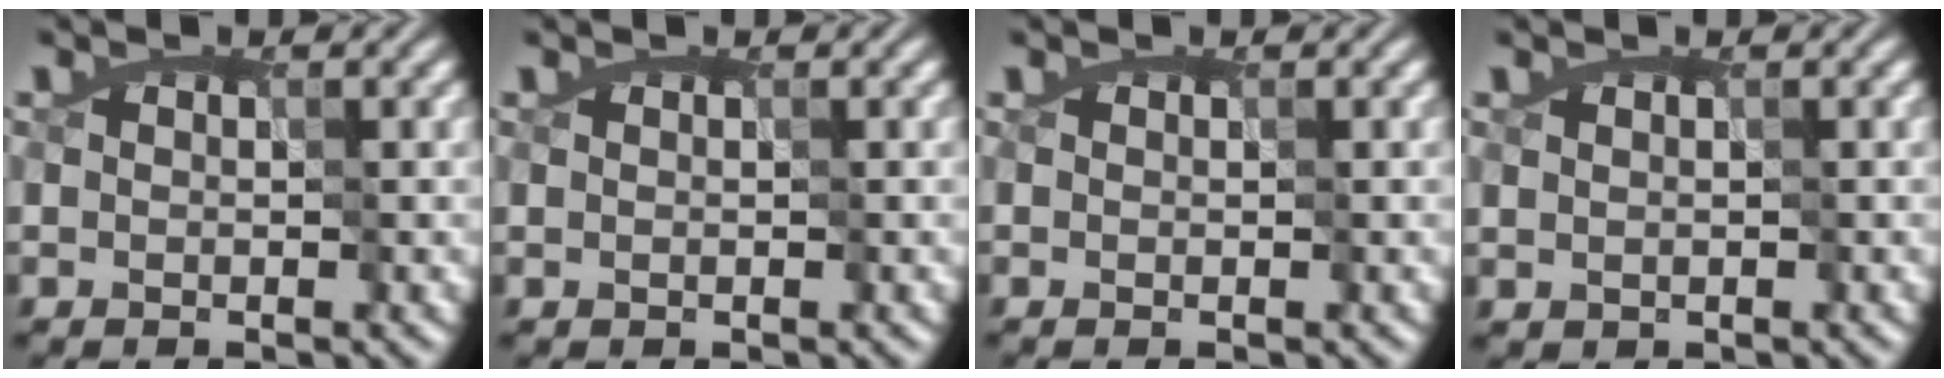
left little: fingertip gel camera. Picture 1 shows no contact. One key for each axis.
{"total": 0.0}
{"total": 0.0}
{"total": 0.6, "fx": 0.2, "fy": 0.5, "fz": 0.2, "tx": -0.012, "ty": 0.000, "tz": 0.010}